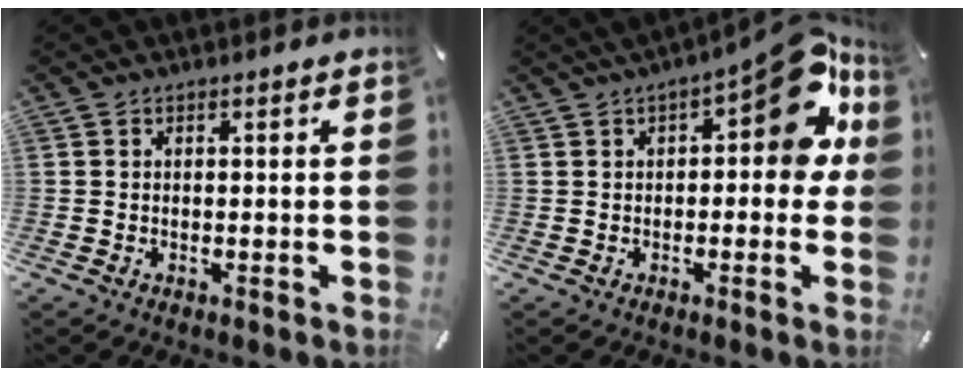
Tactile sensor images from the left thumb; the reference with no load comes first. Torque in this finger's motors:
{"motor_torque": [1.93, 2.07, 1.12, -0.97, 0.21]}